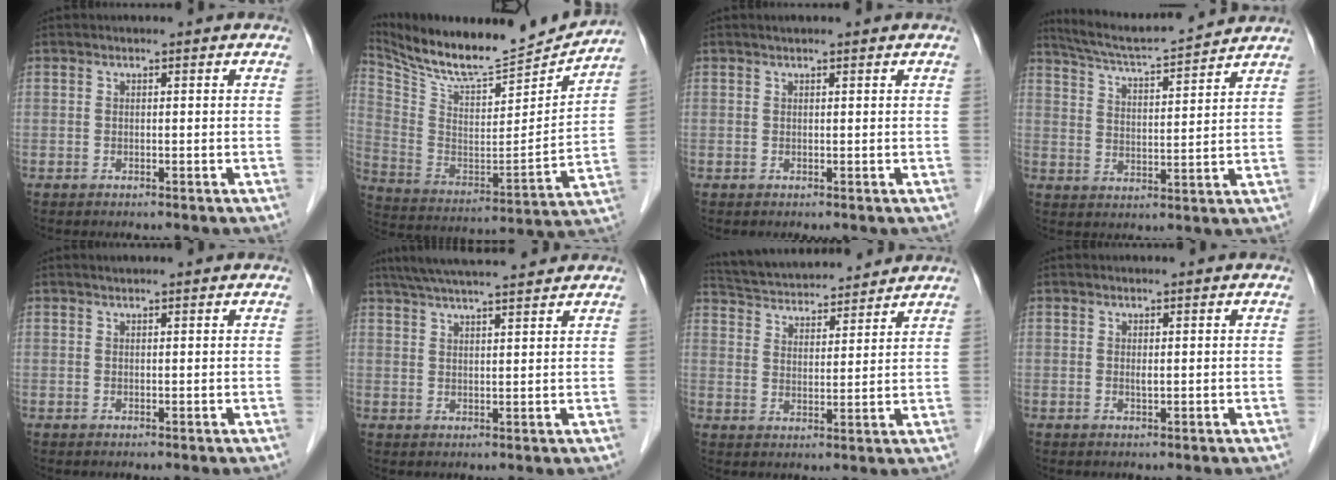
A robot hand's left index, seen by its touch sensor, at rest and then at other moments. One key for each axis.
{"total": 19.9, "fx": 18.7, "fy": 1.8, "fz": 6.6, "tx": -0.138, "ty": -0.038, "tz": 0.307}
{"total": 1.8, "fx": 1.6, "fy": 0.2, "fz": 0.9, "tx": -0.012, "ty": 0.020, "tz": 0.025}
{"total": 12.9, "fx": 12.2, "fy": -0.1, "fz": 4.3, "tx": -0.083, "ty": 0.016, "tz": 0.191}
{"total": 1.5, "fx": 1.3, "fy": 0.2, "fz": 0.6, "tx": -0.012, "ty": 0.016, "tz": 0.024}
{"total": 13.4, "fx": 11.9, "fy": 0.9, "fz": 6.2, "tx": -0.112, "ty": 0.037, "tz": 0.178}
{"total": 16.0, "fx": 15.0, "fy": 2.9, "fz": 4.9, "tx": -0.090, "ty": 0.033, "tz": 0.237}
{"total": 0.7, "fx": 0.3, "fy": 0.1, "fz": 0.6, "tx": -0.015, "ty": -0.001, "tz": 0.004}